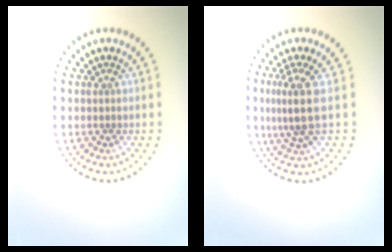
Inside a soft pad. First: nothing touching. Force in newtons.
{"total": 3.3, "press": 2.4, "slide": 2.2}